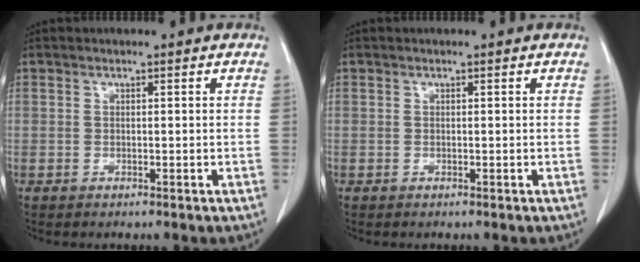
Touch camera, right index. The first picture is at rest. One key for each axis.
{"total": 0.0}